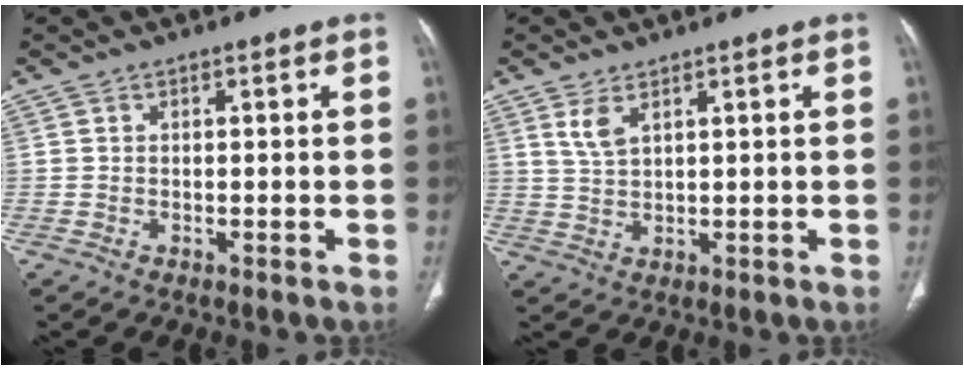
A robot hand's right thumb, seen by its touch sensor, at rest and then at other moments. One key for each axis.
{"total": 3.5, "fx": 2.0, "fy": 1.4, "fz": 2.5, "tx": -0.052, "ty": -0.008, "tz": 0.050}